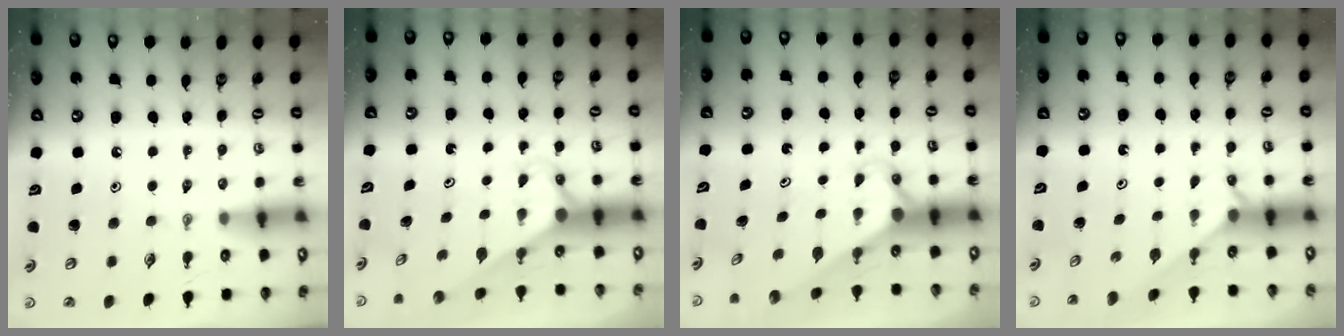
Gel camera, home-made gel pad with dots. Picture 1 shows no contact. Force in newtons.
{"total": 2.8, "press": 2.8, "slide": 0.0}
{"total": 2.8, "press": 2.8, "slide": 0.2}
{"total": 2.4, "press": 2.4, "slide": 0.2}